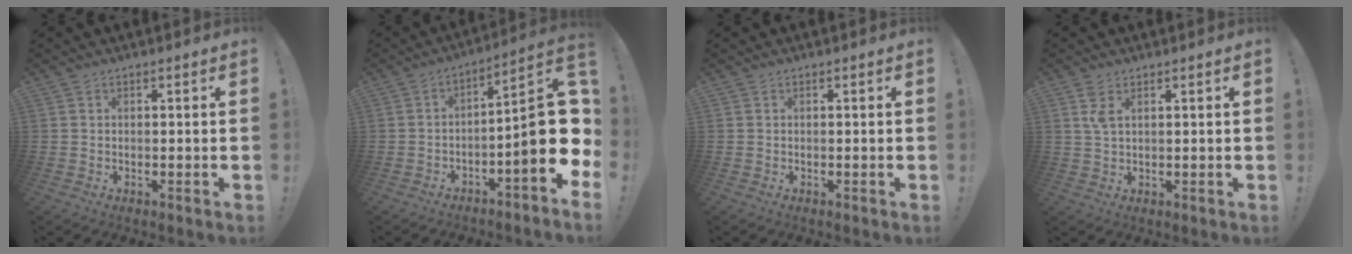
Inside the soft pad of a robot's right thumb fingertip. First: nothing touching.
{"total": 16.4, "force": [-2.1, 3.5, 15.9], "torque": [-0.213, 0.008, -0.028]}
{"total": 0.0}
{"total": 3.4, "force": [1.6, 1.5, 2.6], "torque": [-0.052, 0.000, 0.028]}